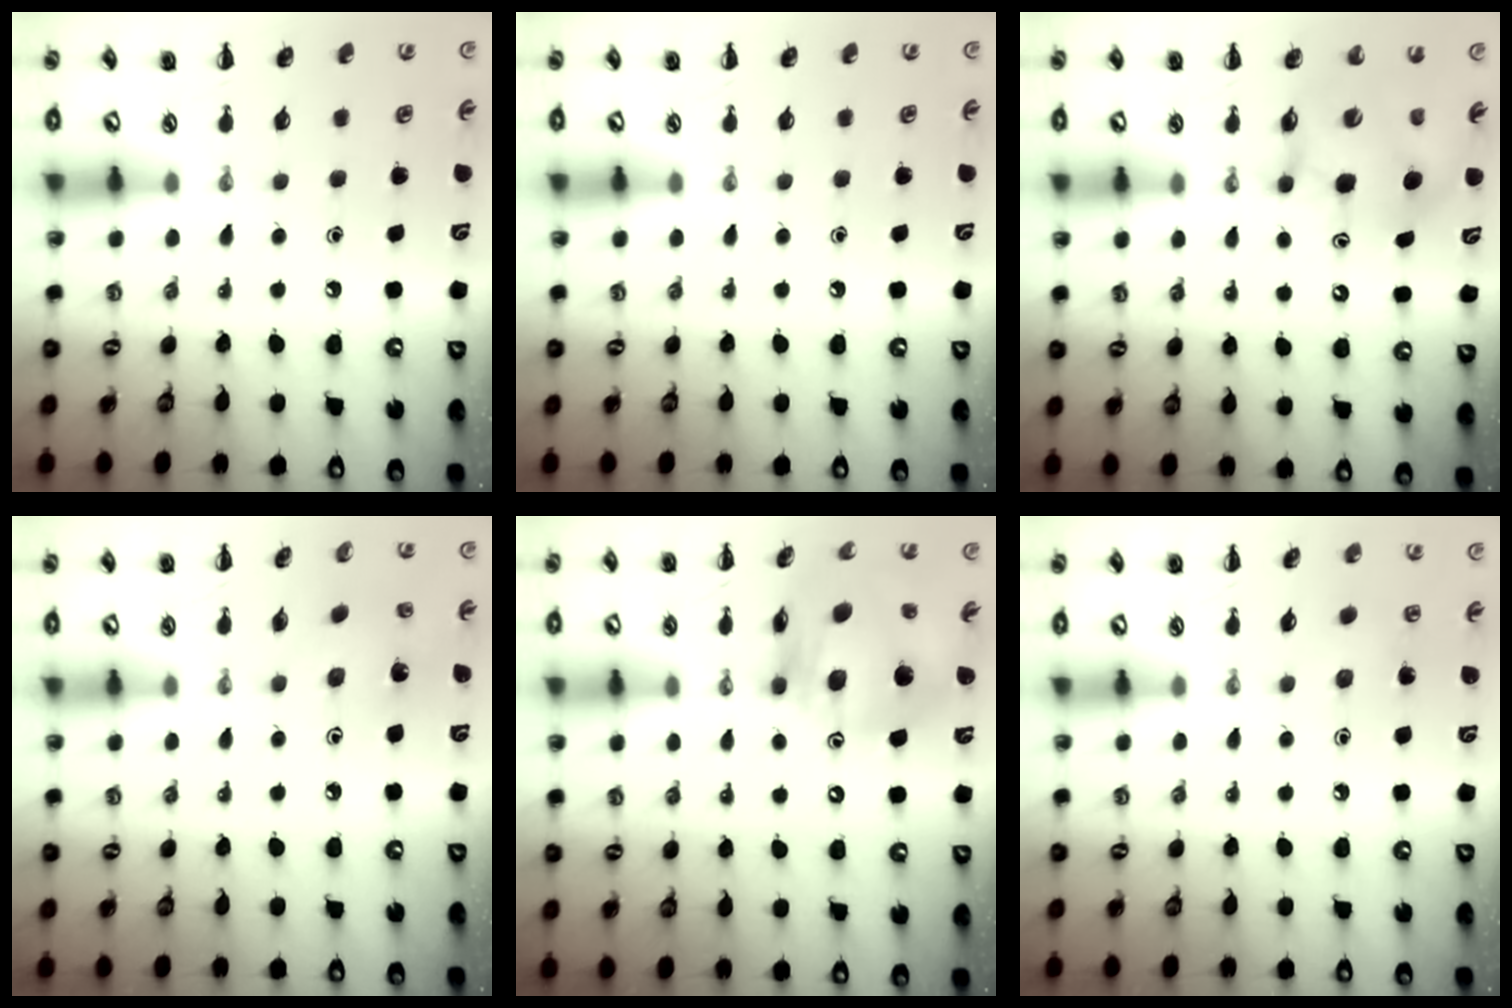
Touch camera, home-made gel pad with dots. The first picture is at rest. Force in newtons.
{"total": 0.0}
{"total": 7.9, "press": 7.6, "slide": 2.1}
{"total": 1.5, "press": 1.3, "slide": 0.6}
{"total": 15.2, "press": 14.5, "slide": 4.5}
{"total": 3.0, "press": 2.9, "slide": 0.9}